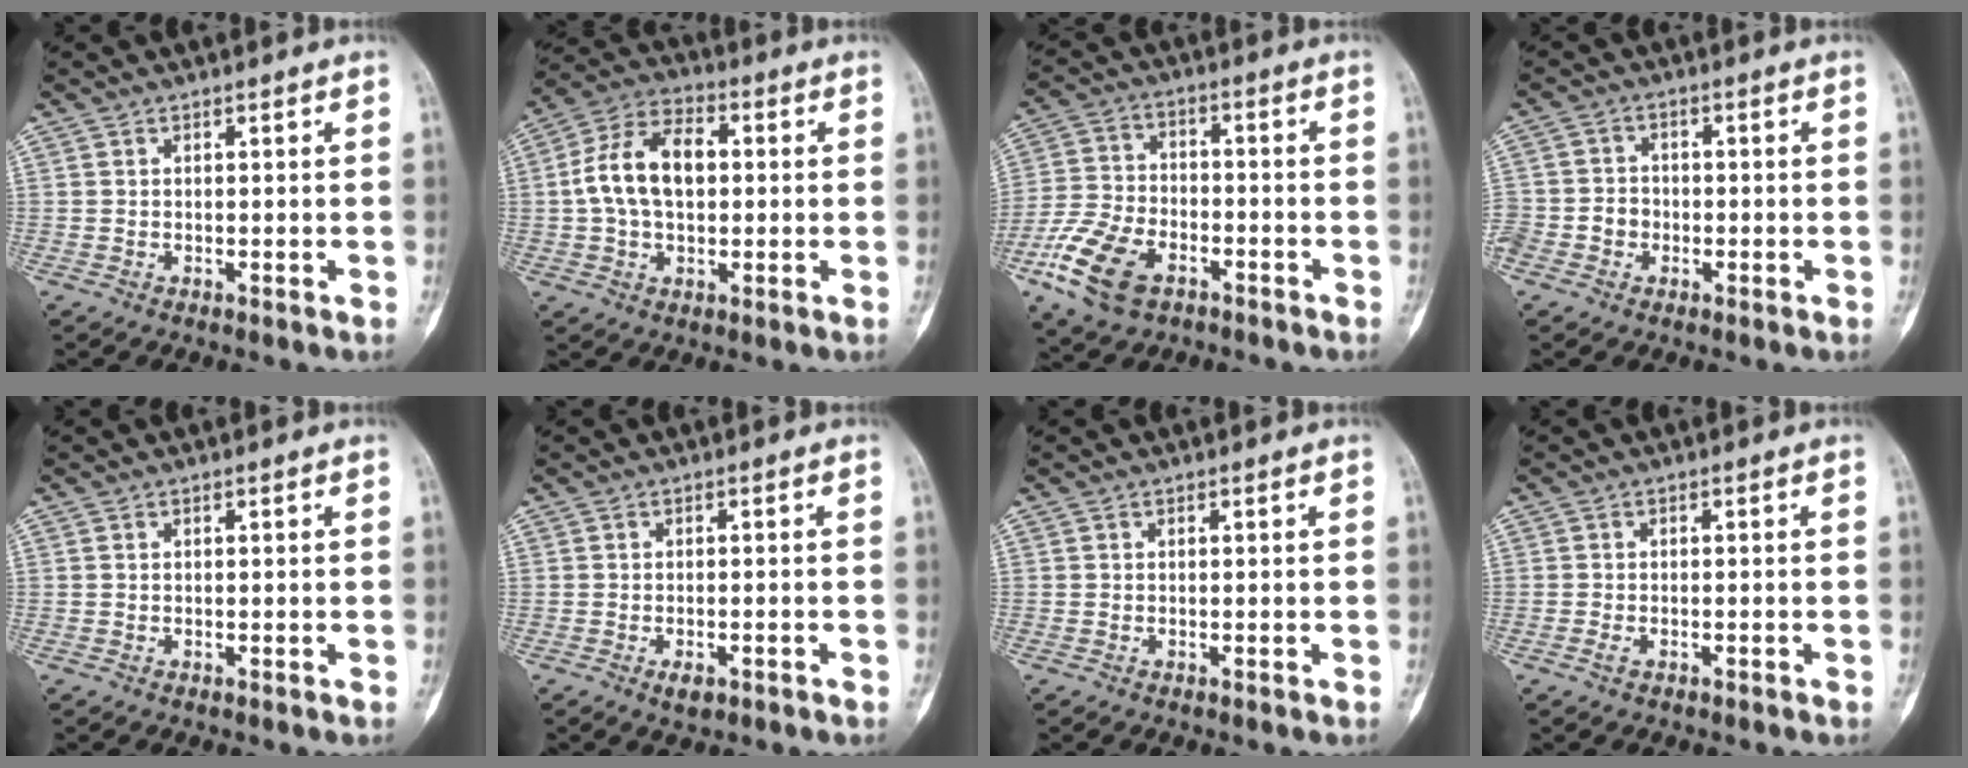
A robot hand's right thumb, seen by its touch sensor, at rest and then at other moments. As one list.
[{"total": 12.9, "force": [0.9, 8.1, 10.0], "torque": [-0.175, 0.028, 0.009]}, {"total": 13.4, "force": [-6.7, 7.8, 8.5], "torque": [-0.168, 0.020, -0.128]}, {"total": 7.0, "force": [-2.4, 6.0, 2.6], "torque": [-0.049, 0.022, -0.041]}, {"total": 0.0}, {"total": 2.4, "force": [-1.3, 1.1, 1.7], "torque": [-0.025, 0.004, -0.016]}, {"total": 0.0}, {"total": 1.2, "force": [-0.7, 0.7, 0.8], "torque": [-0.018, 0.004, -0.013]}]